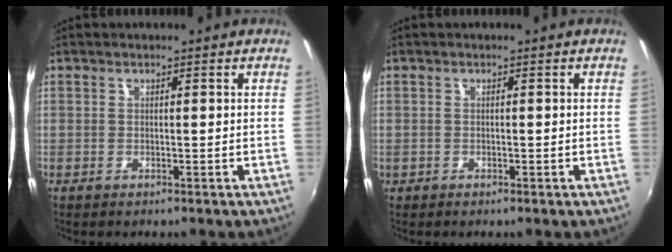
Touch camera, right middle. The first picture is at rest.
{"total": 0.7, "force": [-0.4, 0.4, 0.3], "torque": [-0.007, -0.001, -0.006]}